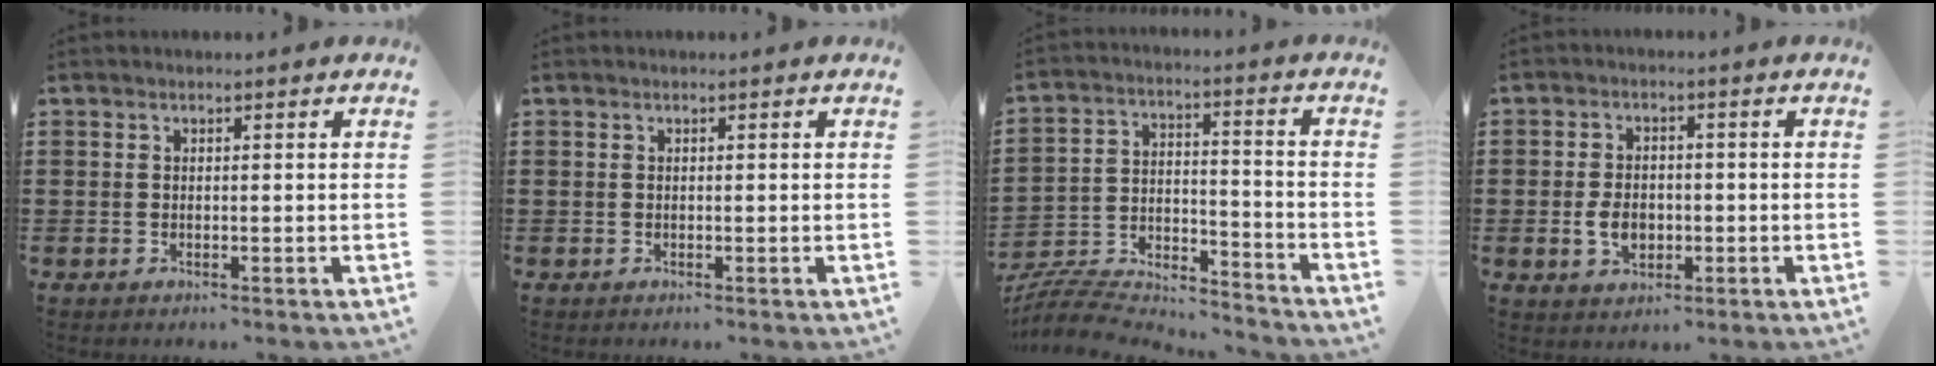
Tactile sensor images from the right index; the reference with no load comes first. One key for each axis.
{"total": 0.0}
{"total": 7.4, "fx": -7.0, "fy": 1.5, "fz": 1.7, "tx": -0.036, "ty": 0.001, "tz": -0.141}
{"total": 4.3, "fx": -1.0, "fy": 2.8, "fz": 3.0, "tx": -0.067, "ty": 0.000, "tz": -0.018}